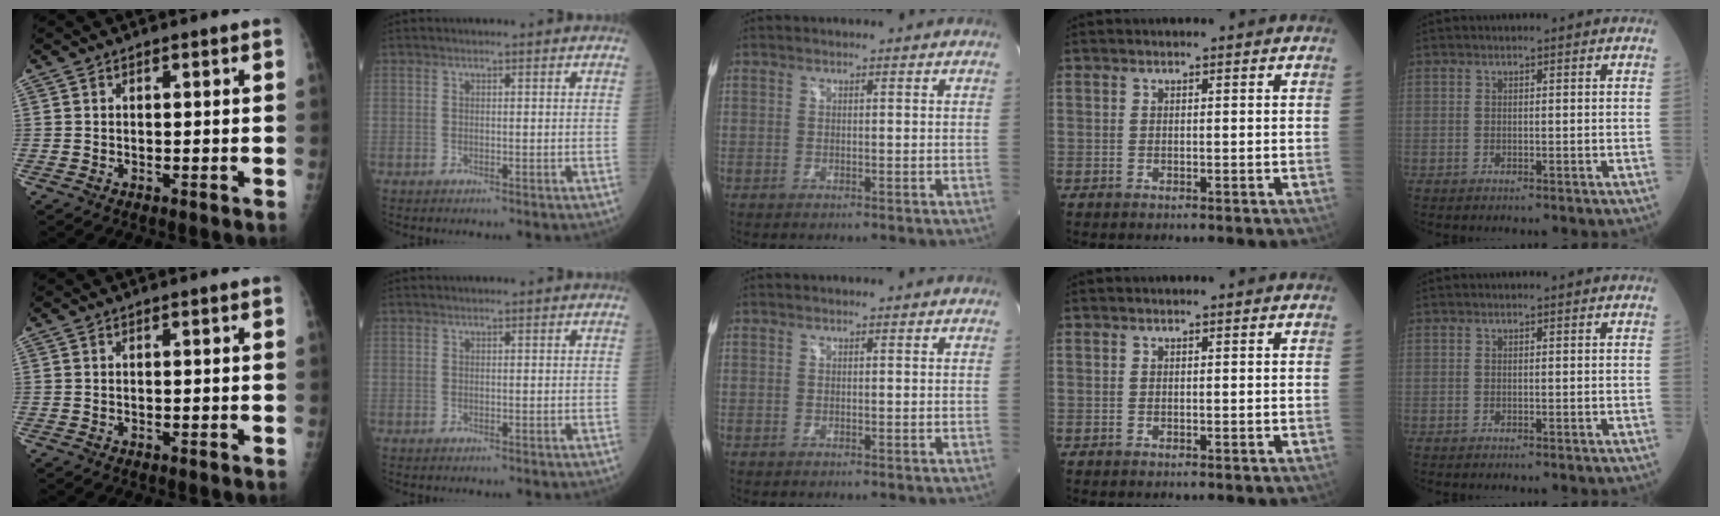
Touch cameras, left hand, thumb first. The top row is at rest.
{}